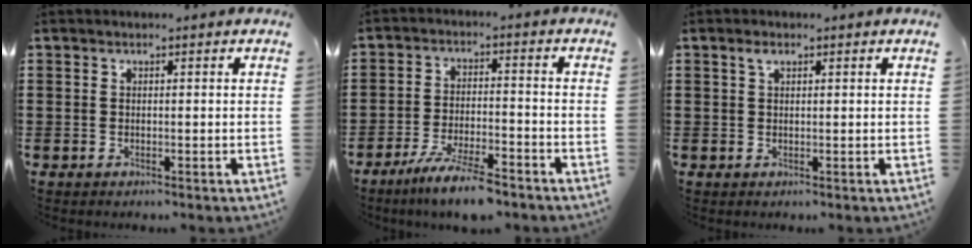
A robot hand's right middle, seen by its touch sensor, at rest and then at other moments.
{"total": 7.1, "force": [-5.9, 0.7, 3.8], "torque": [-0.077, -0.009, -0.111]}
{"total": 1.5, "force": [0.9, 0.6, 1.1], "torque": [-0.023, 0.004, 0.015]}